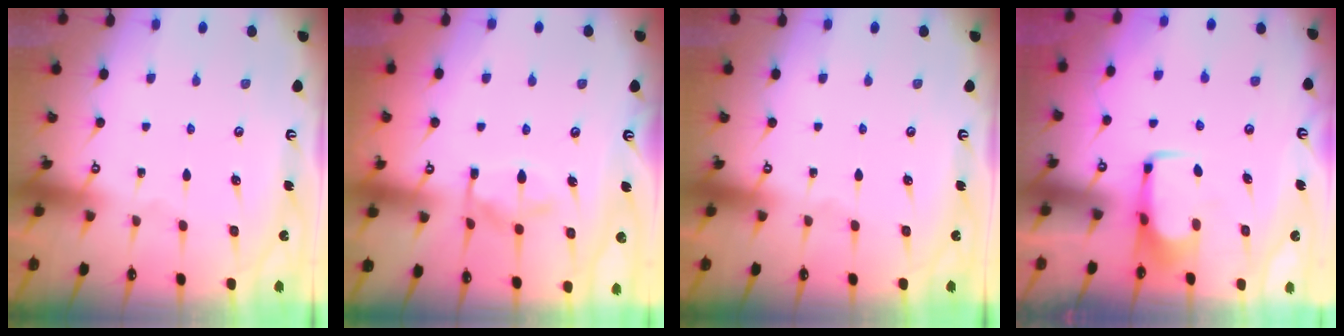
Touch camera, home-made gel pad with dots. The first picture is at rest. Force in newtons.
{"total": 11.1, "press": 11.0, "slide": 1.1}
{"total": 0.0}
{"total": 1.7, "press": 1.6, "slide": 0.5}